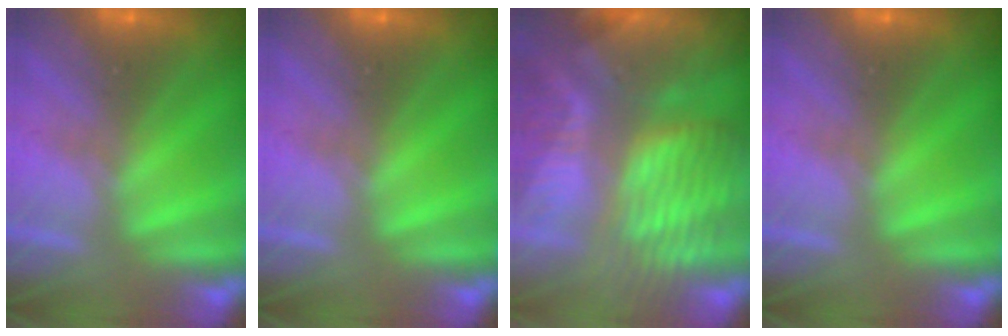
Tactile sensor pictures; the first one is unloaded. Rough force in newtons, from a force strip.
{"total": 0.0}
{"total": 8.0}
{"total": 0.0}